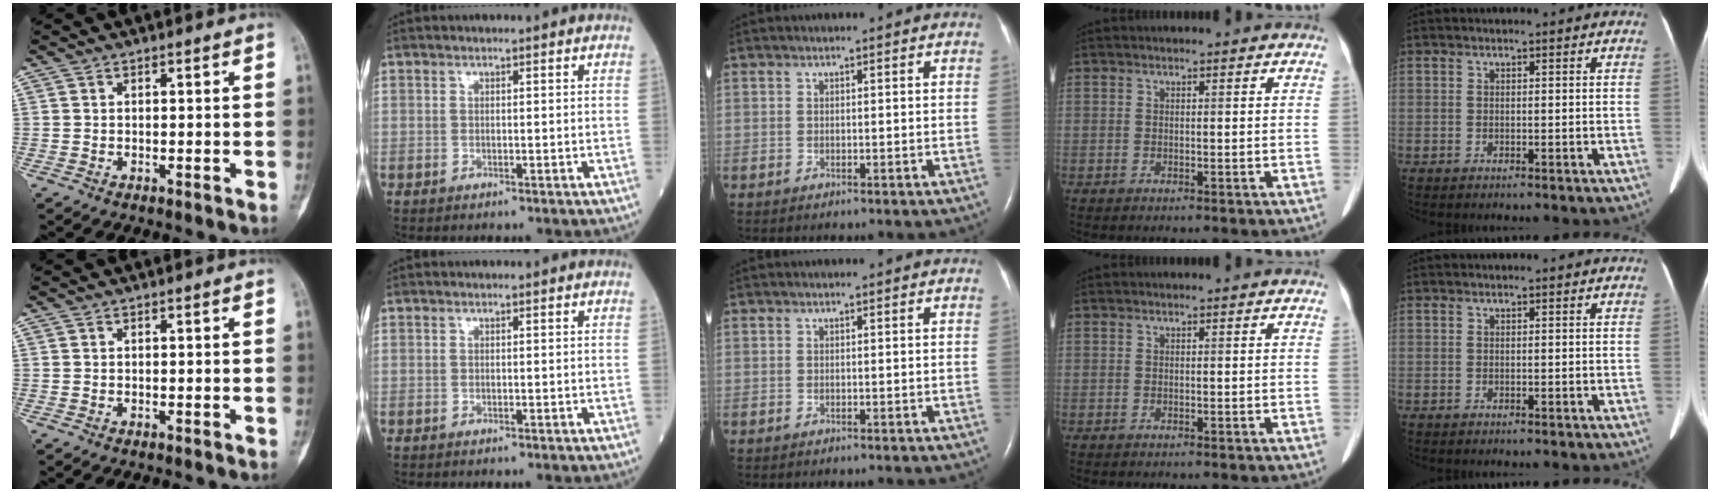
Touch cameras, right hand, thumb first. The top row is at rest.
{}